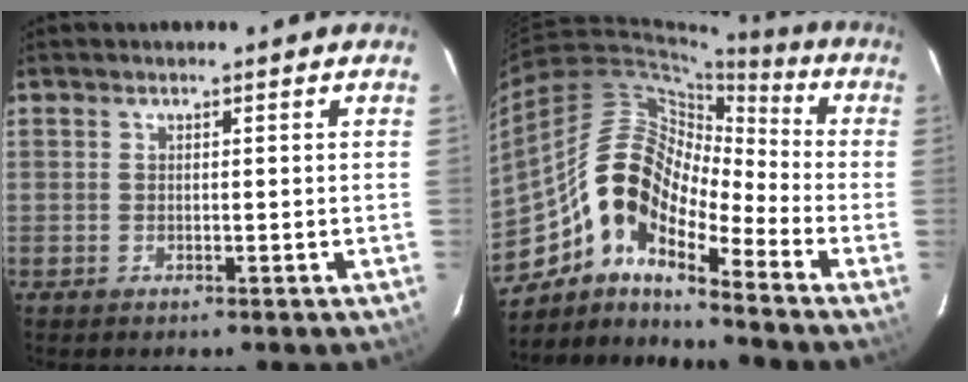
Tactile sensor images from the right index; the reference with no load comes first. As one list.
[{"total": 14.7, "force": [-8.5, 6.1, 10.3], "torque": [-0.169, 0.013, -0.178]}]